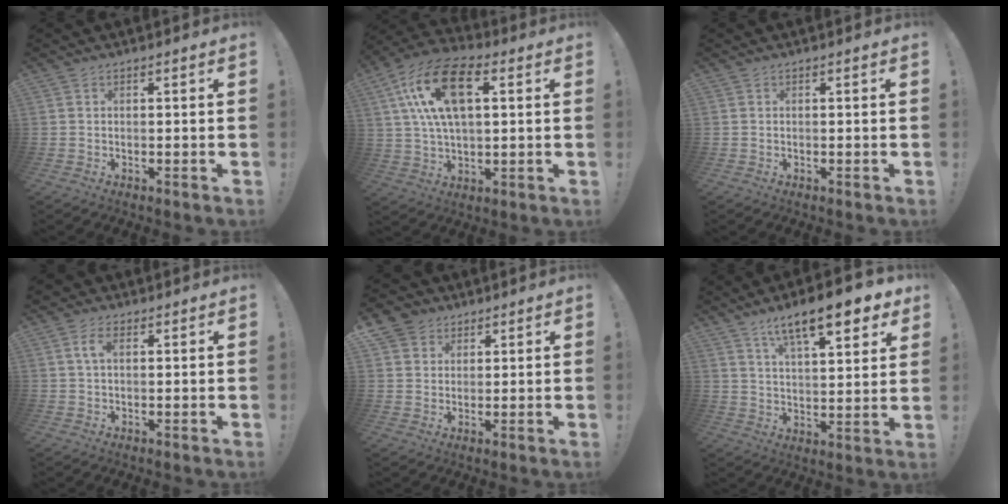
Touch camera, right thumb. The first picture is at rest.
{"total": 17.4, "force": [5.6, 9.5, 13.5], "torque": [-0.242, 0.004, 0.096]}
{"total": 0.0}
{"total": 4.5, "force": [1.7, 2.4, 3.5], "torque": [-0.068, 0.002, 0.027]}
{"total": 5.4, "force": [3.2, 4.3, 0.8], "torque": [-0.016, -0.018, 0.063]}
{"total": 14.8, "force": [9.3, 4.1, 10.8], "torque": [-0.170, -0.053, 0.148]}